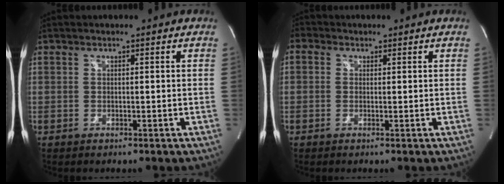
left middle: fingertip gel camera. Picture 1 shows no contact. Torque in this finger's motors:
{"motor_torque": [0.19, -0.35, 0.05, 0.00]}